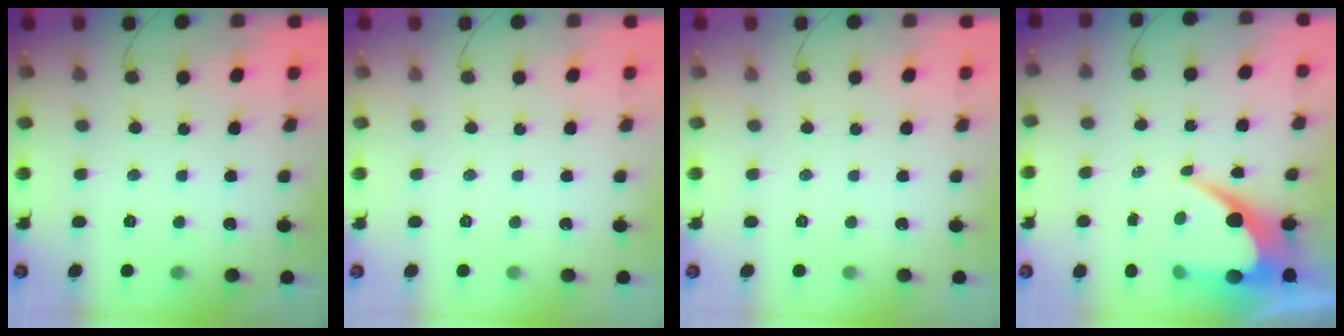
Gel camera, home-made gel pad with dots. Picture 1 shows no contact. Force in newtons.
{"total": 0.0}
{"total": 0.0}
{"total": 10.2, "press": 10.2, "slide": 0.8}